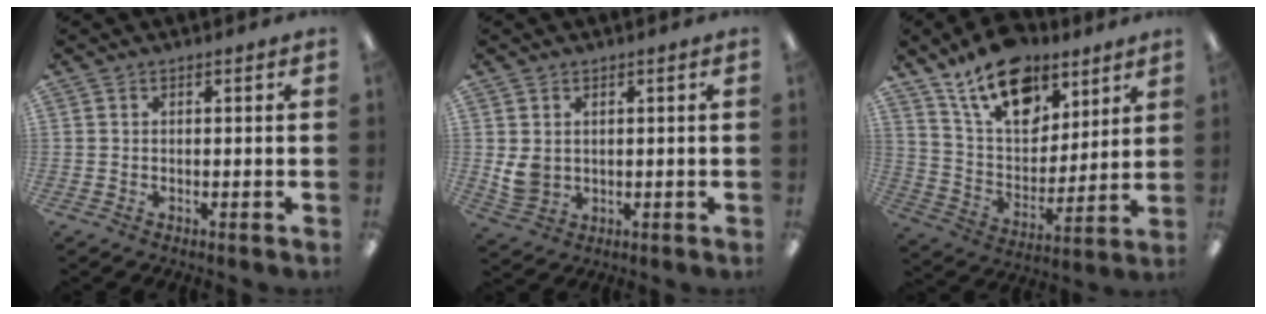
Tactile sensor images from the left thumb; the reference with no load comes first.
{"total": 4.9, "force": [1.2, 4.0, 2.5], "torque": [-0.047, 0.000, 0.026]}
{"total": 18.2, "force": [12.4, 9.7, 9.1], "torque": [-0.151, -0.068, 0.221]}